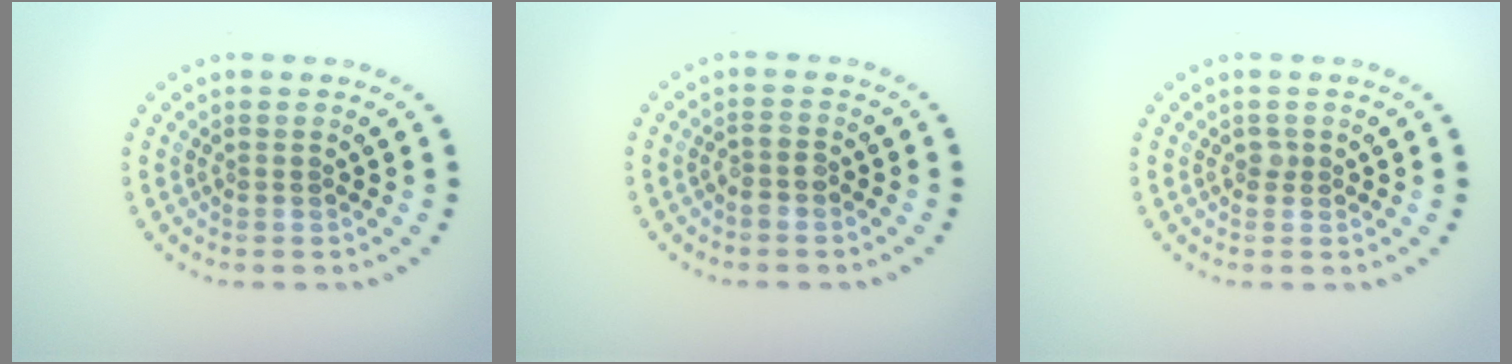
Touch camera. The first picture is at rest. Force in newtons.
{"total": 1.1, "press": 0.9, "slide": 0.6}
{"total": 0.7, "press": 0.5, "slide": 0.4}